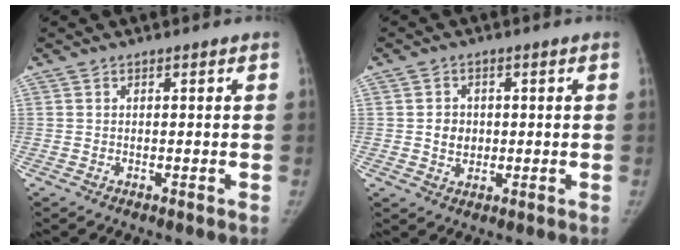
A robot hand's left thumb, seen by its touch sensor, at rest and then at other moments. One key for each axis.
{"total": 3.9, "fx": 0.1, "fy": 3.4, "fz": 1.9, "tx": -0.014, "ty": 0.001, "tz": 0.006}